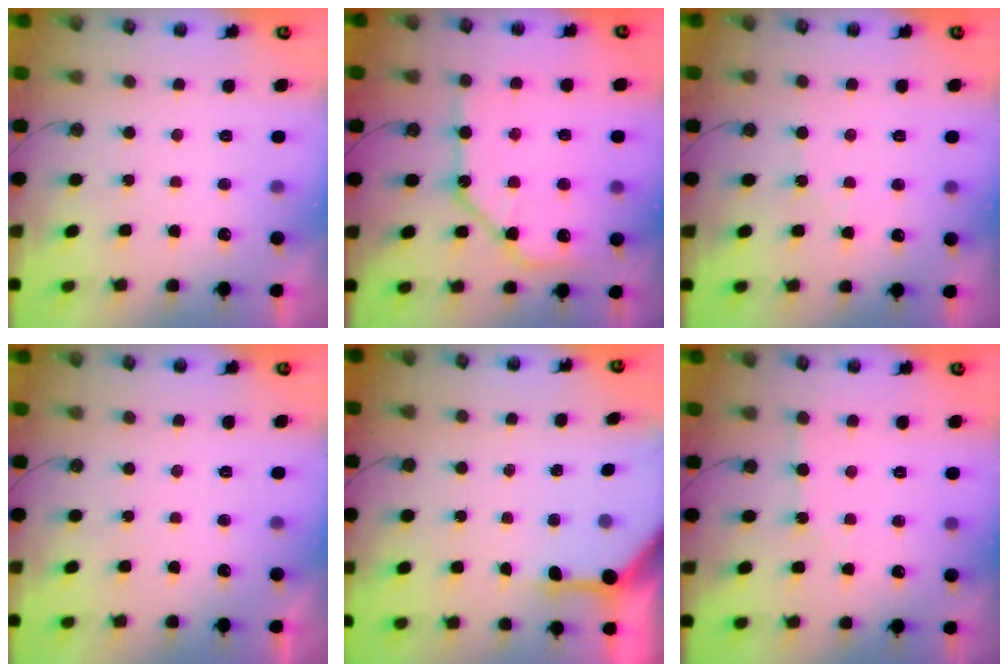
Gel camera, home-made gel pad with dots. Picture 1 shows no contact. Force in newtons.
{"total": 13.5, "press": 13.4, "slide": 1.4}
{"total": 5.3, "press": 5.2, "slide": 0.9}
{"total": 0.6, "press": 0.5, "slide": 0.2}
{"total": 7.2, "press": 7.2, "slide": 0.5}
{"total": 2.9, "press": 2.9, "slide": 0.5}